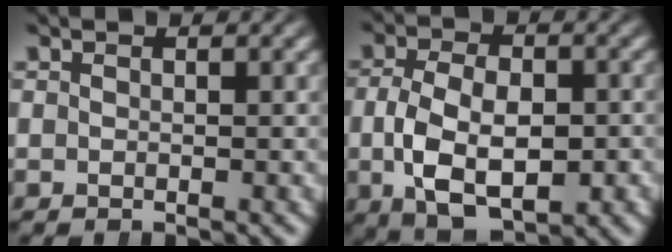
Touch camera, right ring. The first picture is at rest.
{"total": 8.6, "force": [-1.8, 5.6, 6.2], "torque": [-0.122, -0.030, -0.015]}